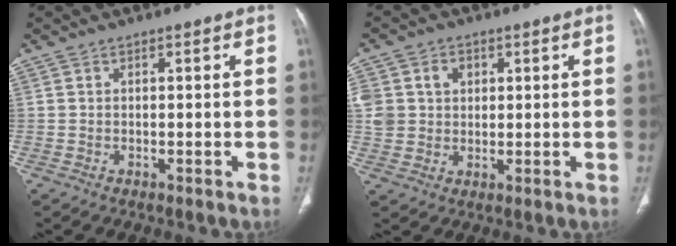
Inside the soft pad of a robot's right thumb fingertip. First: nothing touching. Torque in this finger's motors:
{"motor_torque": [0.88, 0.84, 0.23, 0.64, 0.00]}